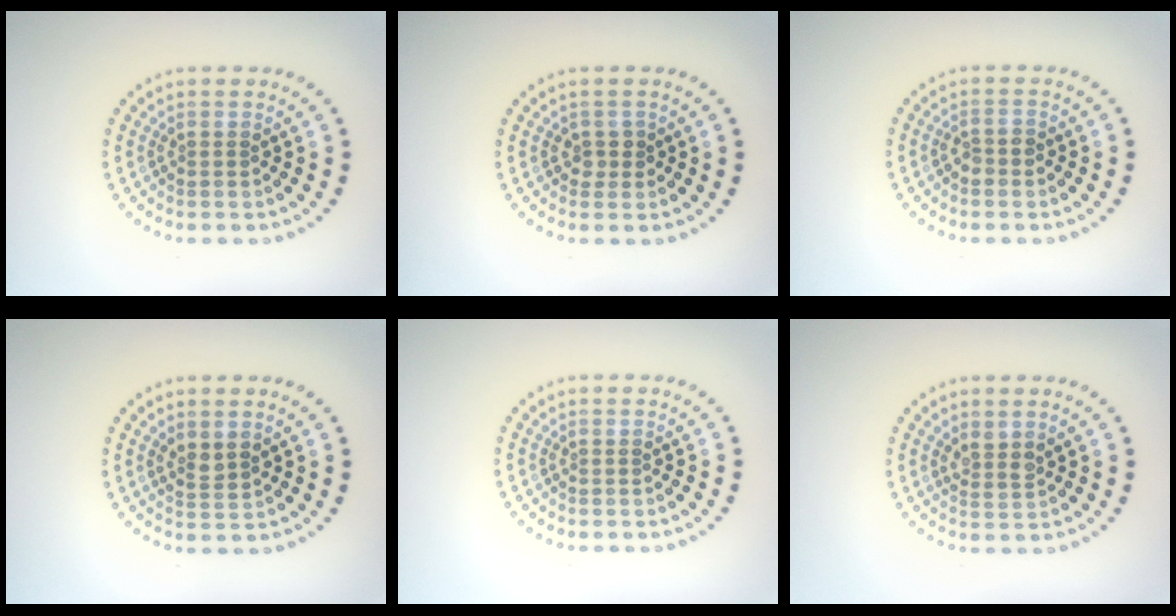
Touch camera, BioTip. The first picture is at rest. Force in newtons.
{"total": 1.1, "press": 1.0, "slide": 0.5}
{"total": 1.4, "press": 1.3, "slide": 0.6}
{"total": 1.5, "press": 1.3, "slide": 0.7}
{"total": 0.0}
{"total": 1.3, "press": 1.1, "slide": 0.8}